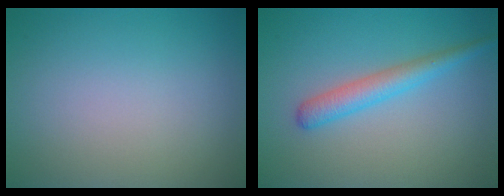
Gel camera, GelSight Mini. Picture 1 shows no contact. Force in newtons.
{"total": 2.8, "press": 2.8, "slide": 0.0}